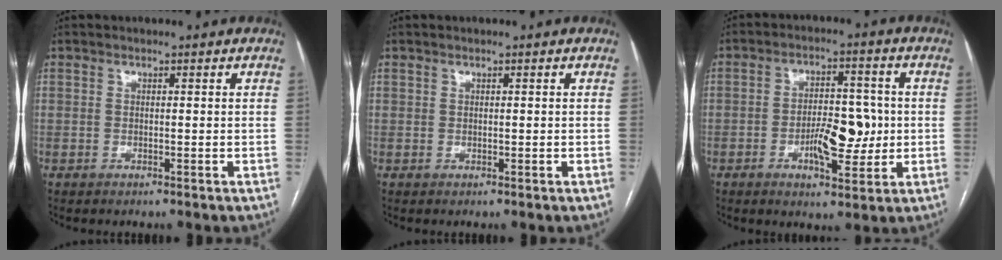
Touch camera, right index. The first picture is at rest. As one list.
[{"total": 0.0}, {"total": 8.6, "force": [-1.6, 3.4, 7.7], "torque": [-0.126, 0.009, -0.021]}]